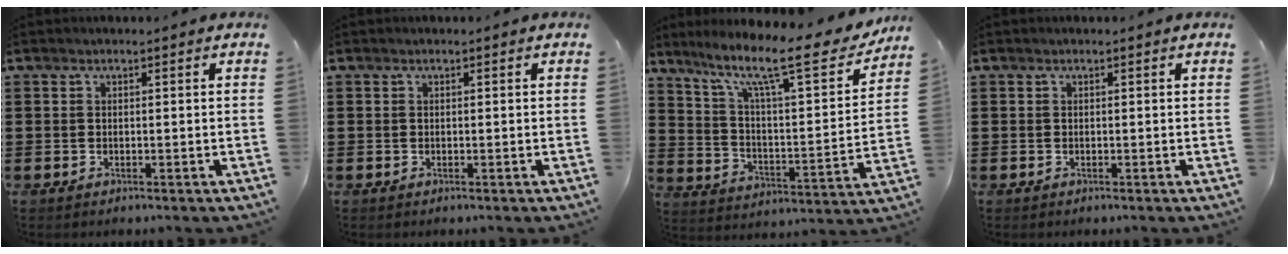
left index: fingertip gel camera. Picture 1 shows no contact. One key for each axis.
{"total": 0.0}
{"total": 13.4, "fx": 10.0, "fy": 2.1, "fz": 8.7, "tx": -0.169, "ty": -0.064, "tz": 0.158}
{"total": 0.0}